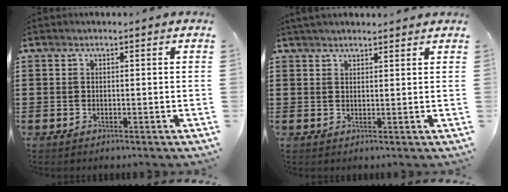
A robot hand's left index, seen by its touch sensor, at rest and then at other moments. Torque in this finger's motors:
{"motor_torque": [2.14, 0.00, 0.36, 0.14]}